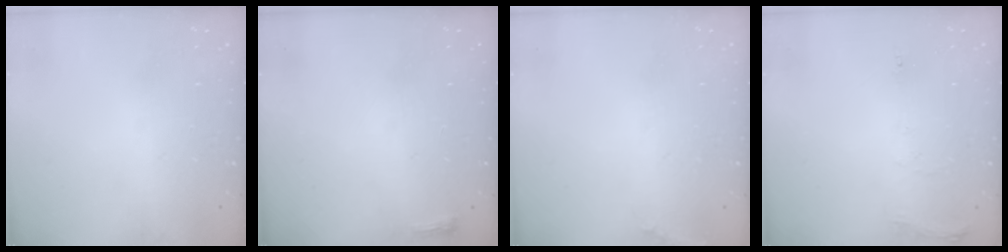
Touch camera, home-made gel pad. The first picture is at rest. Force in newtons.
{"total": 2.6, "press": 2.5, "slide": 0.6}
{"total": 5.1, "press": 4.8, "slide": 1.8}
{"total": 5.7, "press": 5.7, "slide": 0.8}